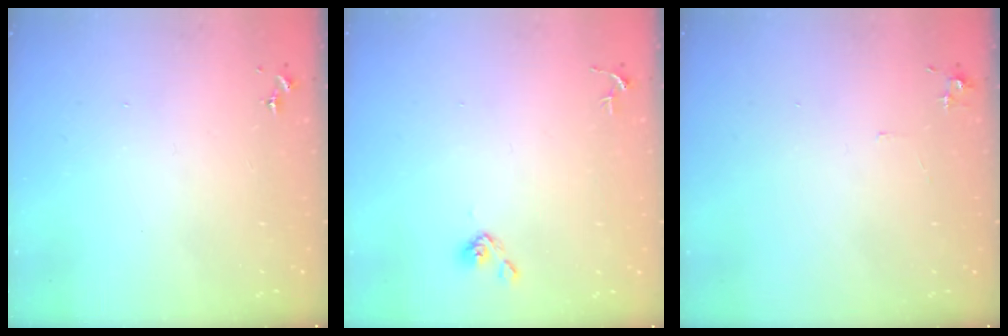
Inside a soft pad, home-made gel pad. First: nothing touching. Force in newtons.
{"total": 3.9, "press": 3.9, "slide": 0.5}
{"total": 5.2, "press": 5.1, "slide": 0.7}